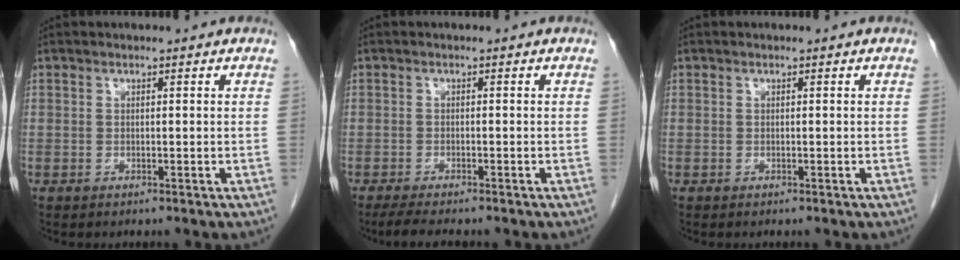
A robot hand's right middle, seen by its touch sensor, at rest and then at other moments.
{"total": 4.3, "force": [-3.5, 0.4, 2.4], "torque": [-0.045, -0.013, -0.054]}
{"total": 0.0}